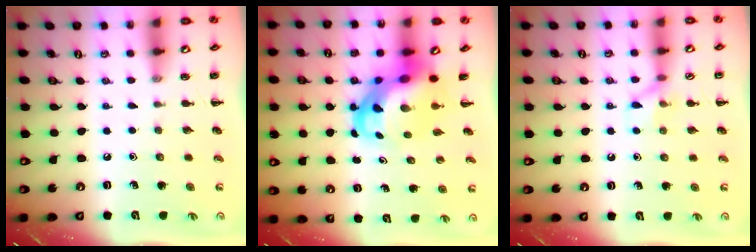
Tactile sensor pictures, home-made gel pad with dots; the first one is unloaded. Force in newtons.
{"total": 7.8, "press": 7.6, "slide": 2.0}
{"total": 6.6, "press": 6.5, "slide": 0.9}